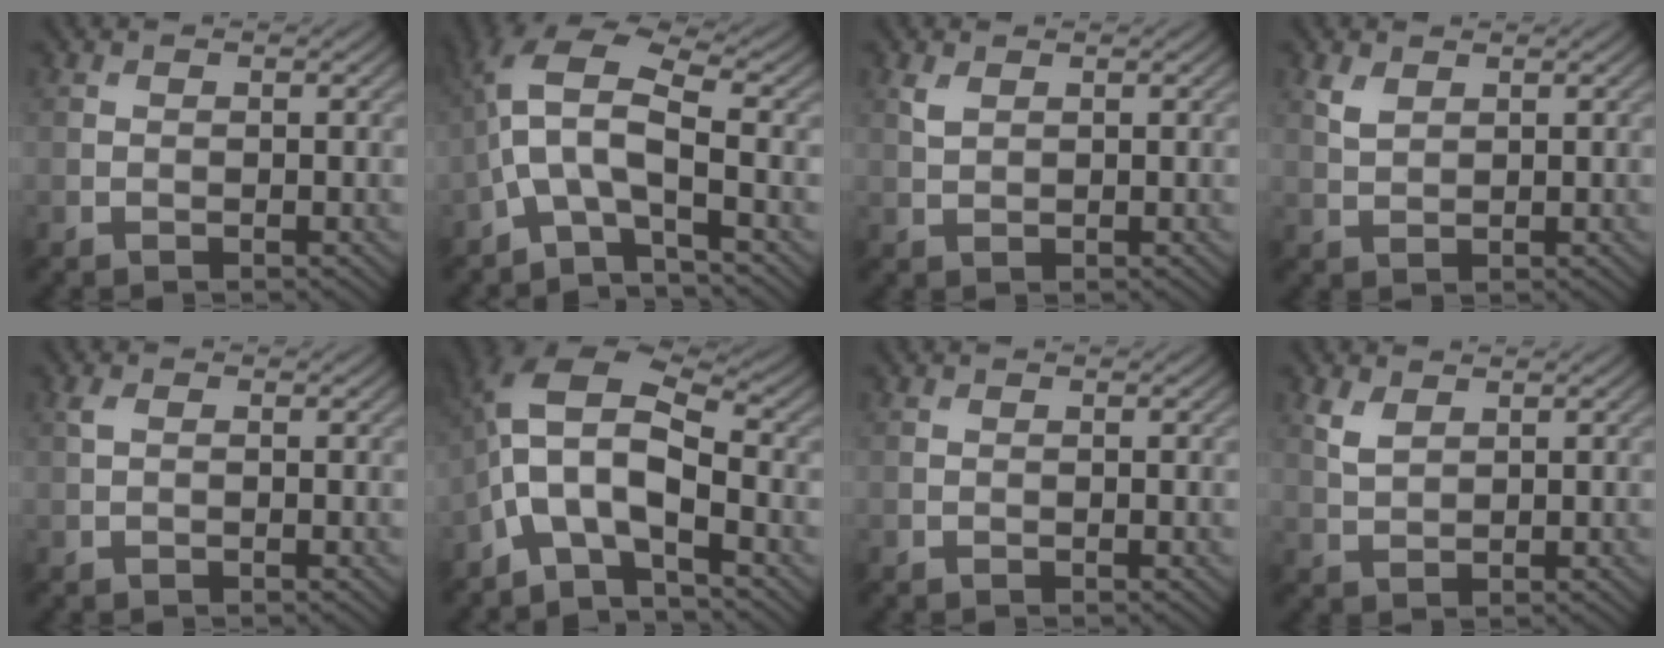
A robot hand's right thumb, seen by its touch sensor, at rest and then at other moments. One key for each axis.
{"total": 8.3, "fx": -2.1, "fy": 2.7, "fz": 7.5, "tx": -0.159, "ty": 0.015, "tz": -0.063}
{"total": 1.4, "fx": 0.8, "fy": 0.7, "fz": 0.9, "tx": -0.027, "ty": 0.001, "tz": 0.020}
{"total": 2.0, "fx": 1.3, "fy": 1.0, "fz": 1.1, "tx": -0.033, "ty": -0.001, "tz": 0.030}
{"total": 0.9, "fx": 0.2, "fy": 0.4, "fz": 0.8, "tx": -0.024, "ty": 0.003, "tz": 0.003}
{"total": 9.0, "fx": -3.4, "fy": 3.7, "fz": 7.4, "tx": -0.144, "ty": 0.008, "tz": -0.080}
{"total": 0.0}
{"total": 2.6, "fx": 1.5, "fy": 1.3, "fz": 1.6, "tx": -0.046, "ty": -0.001, "tz": 0.035}